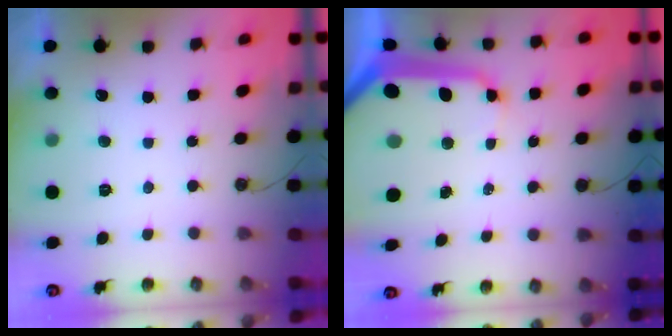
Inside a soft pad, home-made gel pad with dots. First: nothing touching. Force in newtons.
{"total": 17.1, "press": 17.0, "slide": 1.7}